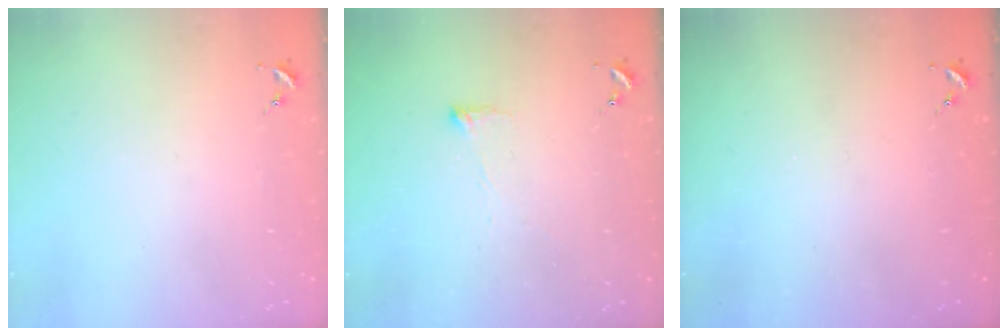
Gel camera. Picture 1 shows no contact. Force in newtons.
{"total": 4.5, "press": 4.4, "slide": 0.7}
{"total": 0.0}